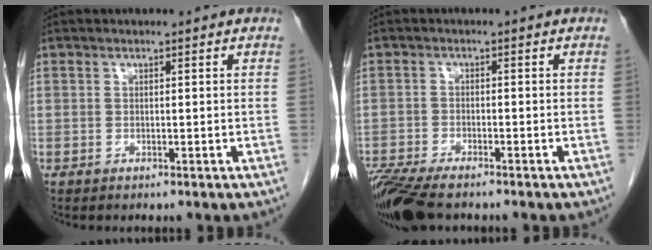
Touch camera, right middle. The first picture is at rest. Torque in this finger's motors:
{"motor_torque": [0.49, -0.39, 0.02, 0.06]}